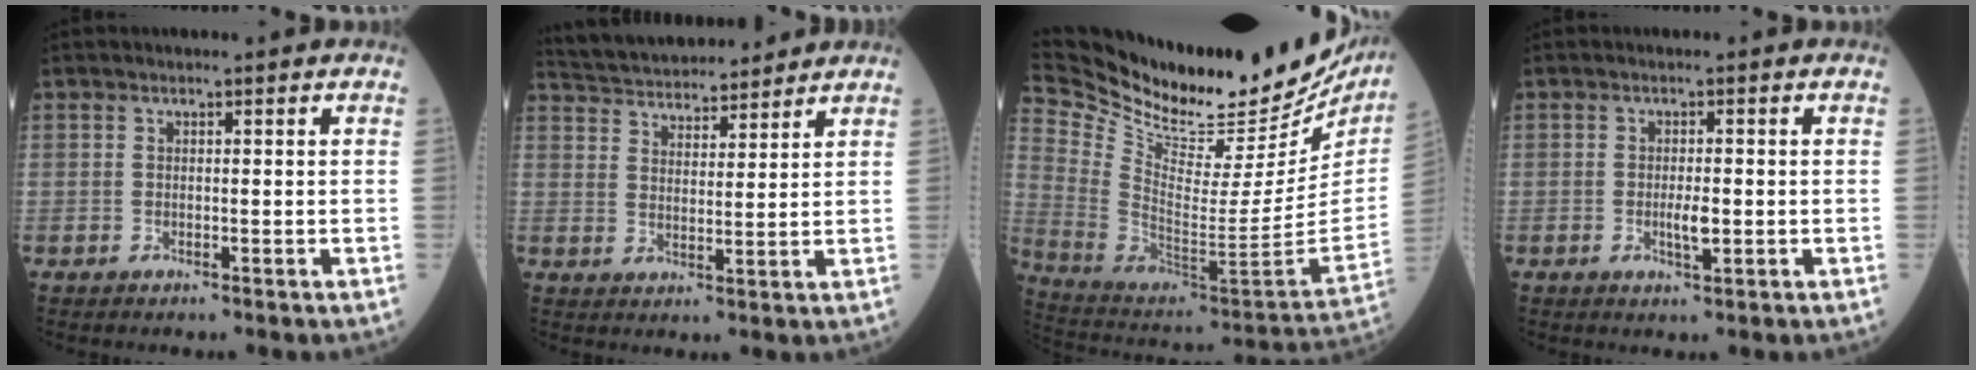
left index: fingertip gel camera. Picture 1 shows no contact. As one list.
[{"total": 14.1, "force": [13.2, 3.0, 3.9], "torque": [-0.068, 0.029, 0.213]}, {"total": 33.7, "force": [28.4, 8.7, 15.9], "torque": [-0.290, -0.068, 0.410]}, {"total": 2.1, "force": [-0.5, 0.5, 2.0], "torque": [-0.038, -0.005, -0.009]}]